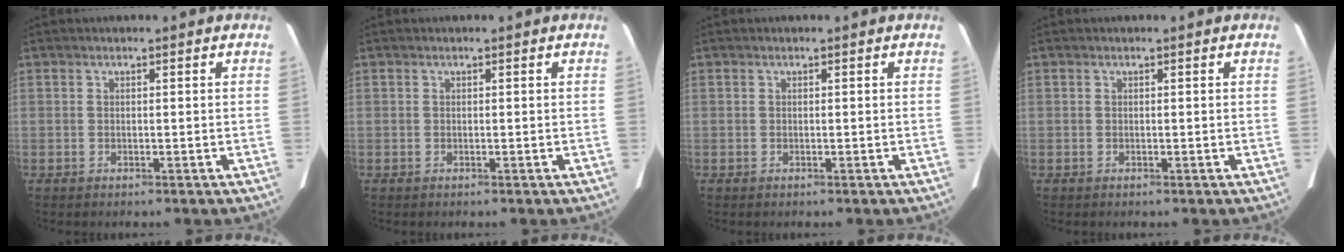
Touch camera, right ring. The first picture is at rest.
{"total": 0.0}
{"total": 0.0}
{"total": 0.0}